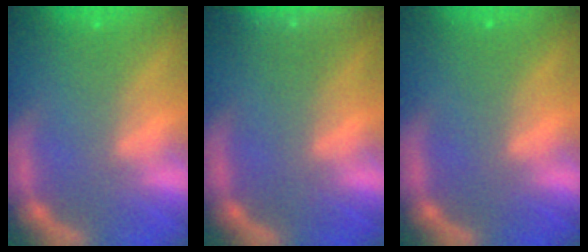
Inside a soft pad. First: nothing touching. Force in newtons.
{"total": 6.0}
{"total": 0.0}